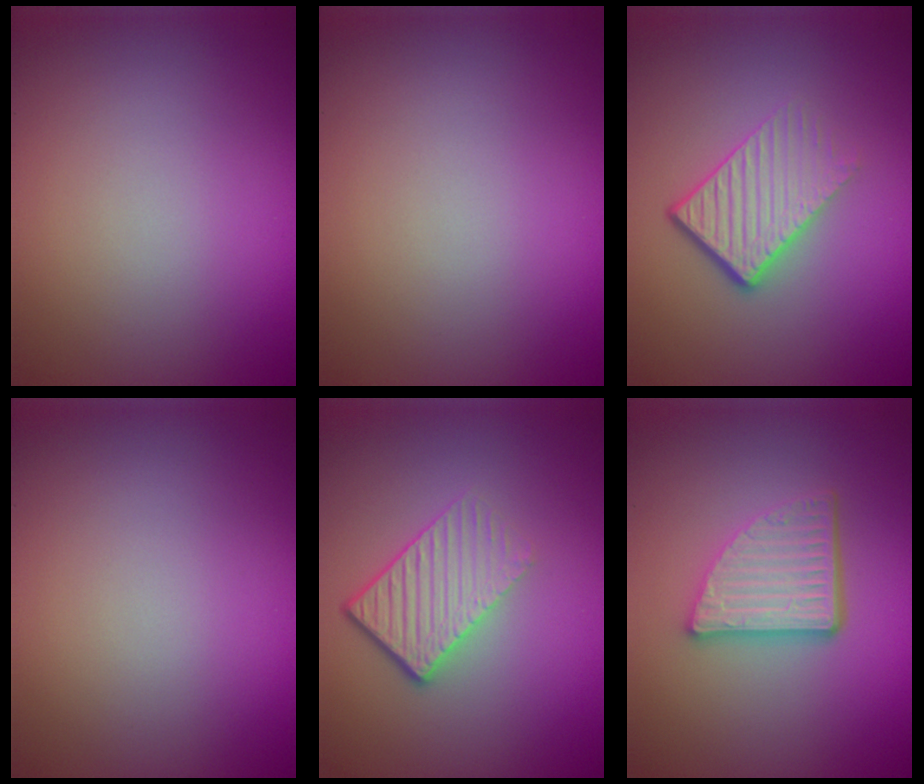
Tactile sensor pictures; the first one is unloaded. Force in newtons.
{"total": 0.0}
{"total": 4.7, "press": 2.9, "slide": 3.7}
{"total": 0.0}
{"total": 4.5, "press": 2.8, "slide": 3.5}
{"total": 4.6, "press": 3.4, "slide": 3.1}